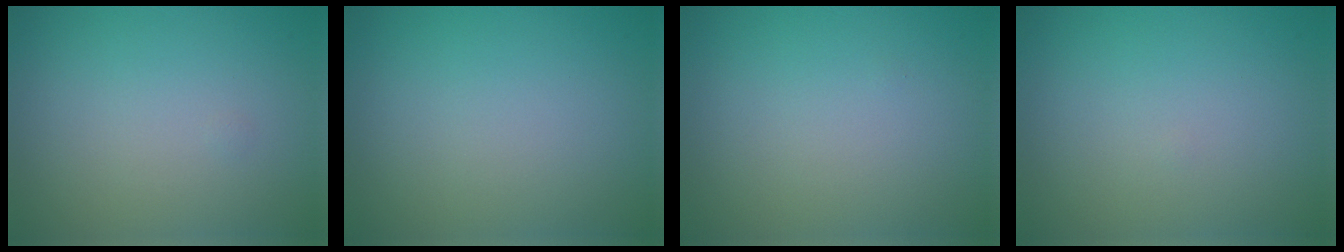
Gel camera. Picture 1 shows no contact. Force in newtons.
{"total": 0.0}
{"total": 0.0}
{"total": 0.0}